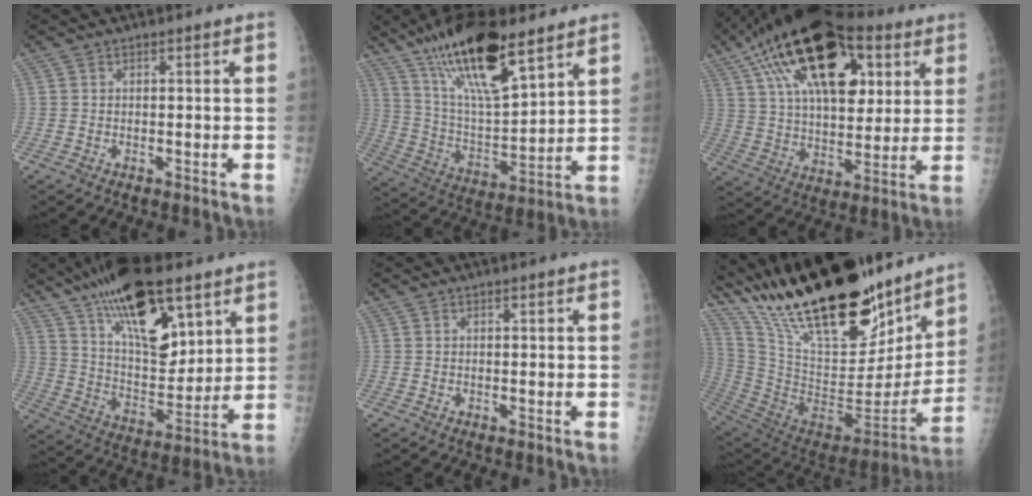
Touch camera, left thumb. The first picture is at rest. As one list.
[{"total": 19.8, "force": [13.1, 5.8, 13.6], "torque": [-0.222, -0.056, 0.245]}, {"total": 26.2, "force": [11.5, 14.0, 18.9], "torque": [-0.303, 0.002, 0.189]}, {"total": 21.9, "force": [12.9, 9.2, 15.1], "torque": [-0.224, -0.054, 0.230]}, {"total": 0.0}, {"total": 36.2, "force": [26.6, 12.7, 21.0], "torque": [-0.340, -0.087, 0.449]}]